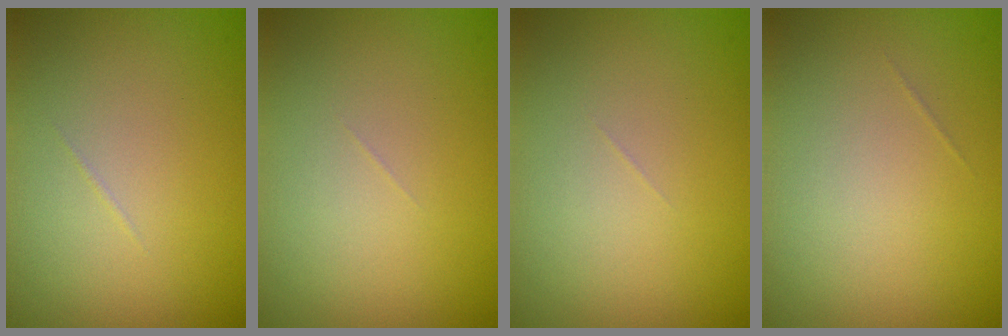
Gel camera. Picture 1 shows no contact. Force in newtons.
{"total": 0.0}
{"total": 0.0}
{"total": 0.0}